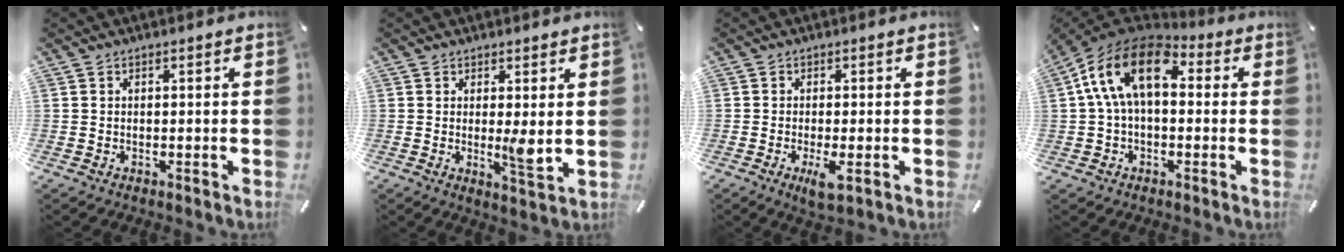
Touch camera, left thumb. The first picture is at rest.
{"total": 4.8, "force": [0.6, 1.0, 4.6], "torque": [-0.074, -0.017, 0.008]}
{"total": 4.7, "force": [-1.4, 1.4, 4.3], "torque": [-0.080, -0.008, -0.021]}
{"total": 15.3, "force": [3.1, 9.3, 11.8], "torque": [-0.236, 0.001, 0.055]}